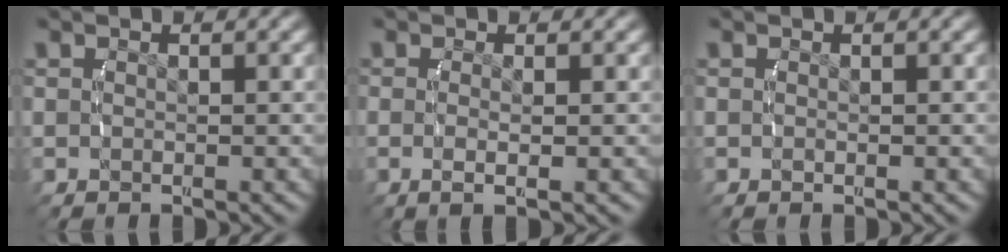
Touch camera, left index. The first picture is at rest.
{"total": 1.8, "force": [-0.5, 0.3, 1.7], "torque": [-0.049, -0.012, -0.002]}
{"total": 0.0}